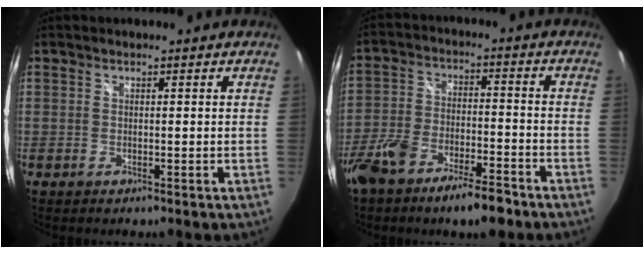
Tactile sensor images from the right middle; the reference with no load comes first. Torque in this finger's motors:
{"motor_torque": [1.11, -1.03, 0.67, 0.19]}